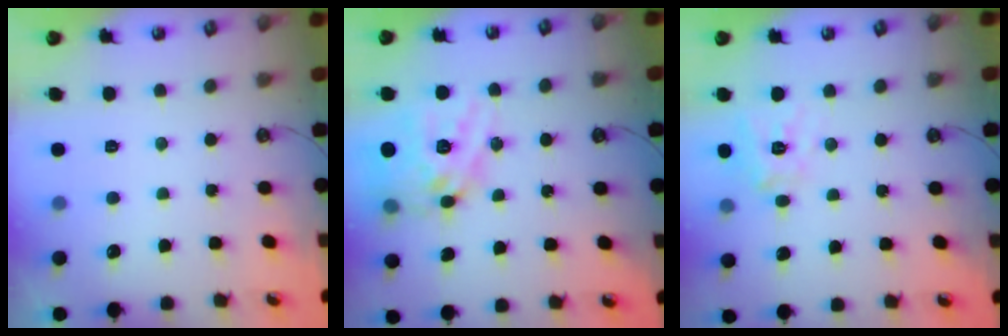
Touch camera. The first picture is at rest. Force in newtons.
{"total": 18.2, "press": 18.1, "slide": 1.8}
{"total": 11.9, "press": 11.8, "slide": 1.1}